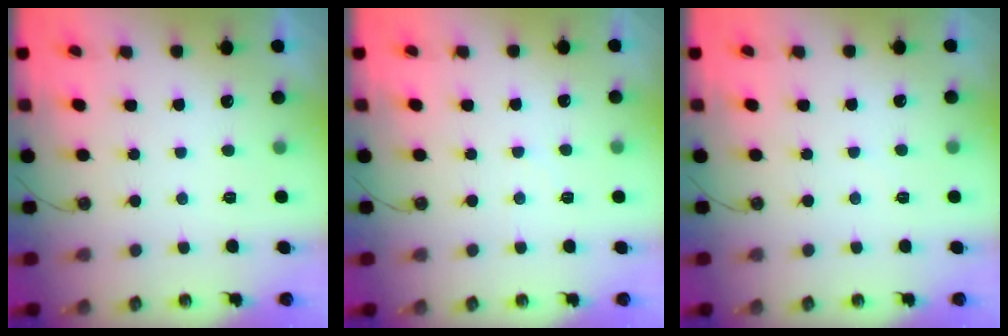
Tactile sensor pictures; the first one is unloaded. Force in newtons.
{"total": 2.4, "press": 2.4, "slide": 0.4}
{"total": 2.5, "press": 2.4, "slide": 0.4}